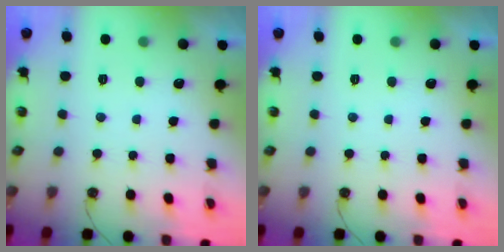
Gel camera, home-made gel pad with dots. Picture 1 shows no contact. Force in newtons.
{"total": 0.0}